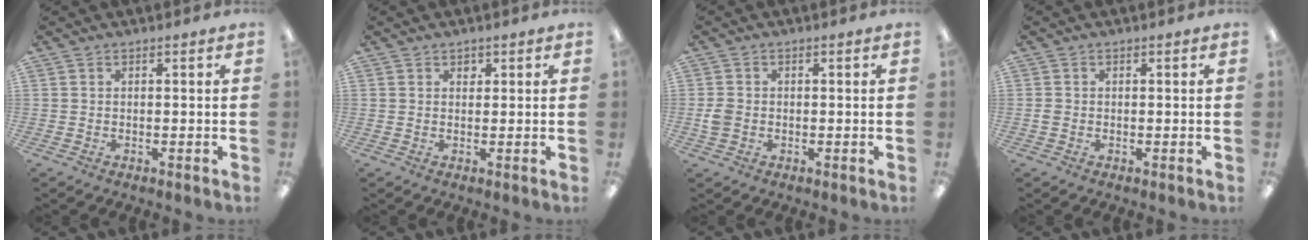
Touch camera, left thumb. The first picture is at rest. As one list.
[{"total": 1.6, "force": [1.0, 1.2, 0.3], "torque": [0.009, -0.003, 0.013]}, {"total": 3.1, "force": [-0.5, 2.6, 1.7], "torque": [-0.020, 0.005, -0.010]}, {"total": 1.0, "force": [-0.2, 0.9, 0.3], "torque": [-0.006, 0.005, -0.006]}]